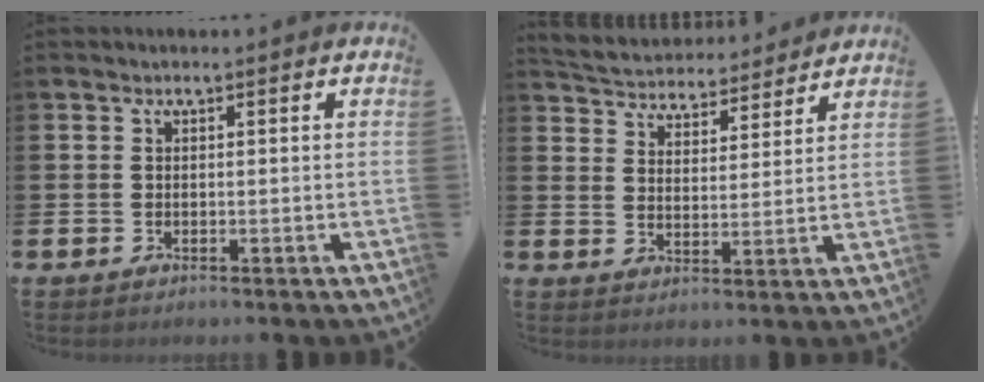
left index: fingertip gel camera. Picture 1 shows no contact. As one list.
[{"total": 4.7, "force": [4.6, 1.2, -0.2], "torque": [-0.018, -0.039, 0.077]}]